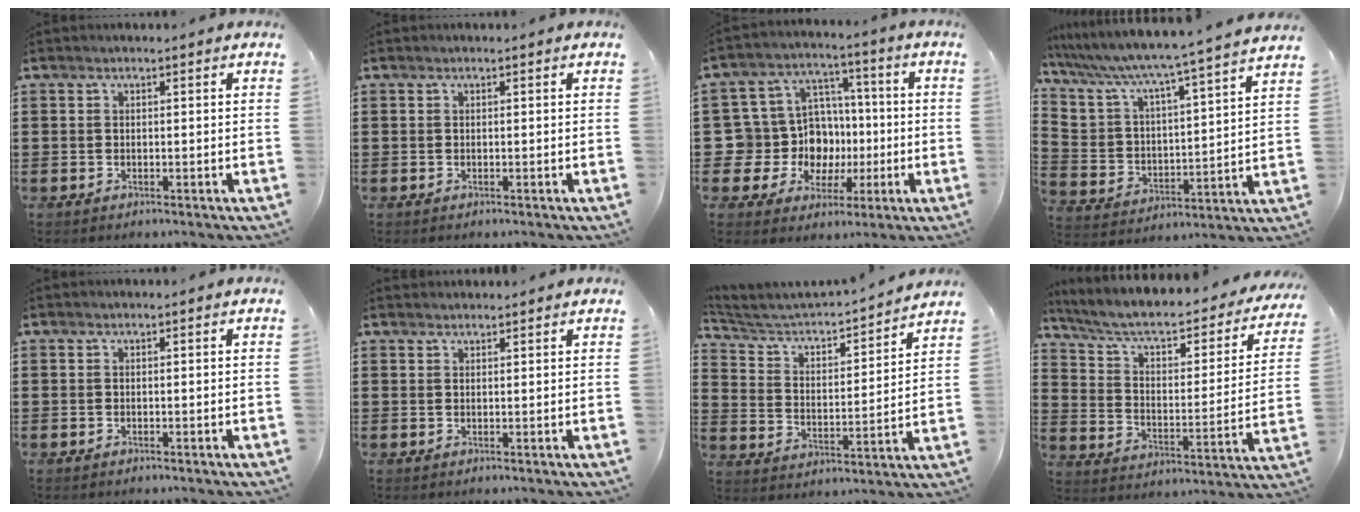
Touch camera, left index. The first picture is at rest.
{"total": 0.0}
{"total": 11.3, "force": [-0.7, 10.8, 3.3], "torque": [-0.103, 0.002, 0.000]}
{"total": 4.4, "force": [4.1, 0.0, 1.7], "torque": [-0.057, -0.042, 0.058]}
{"total": 0.0}
{"total": 1.2, "force": [1.2, 0.2, 0.1], "torque": [-0.004, 0.000, 0.024]}
{"total": 3.7, "force": [3.5, 0.7, 1.1], "torque": [-0.046, -0.033, 0.047]}
{"total": 6.1, "force": [4.8, 1.7, 3.5], "torque": [-0.088, -0.039, 0.076]}